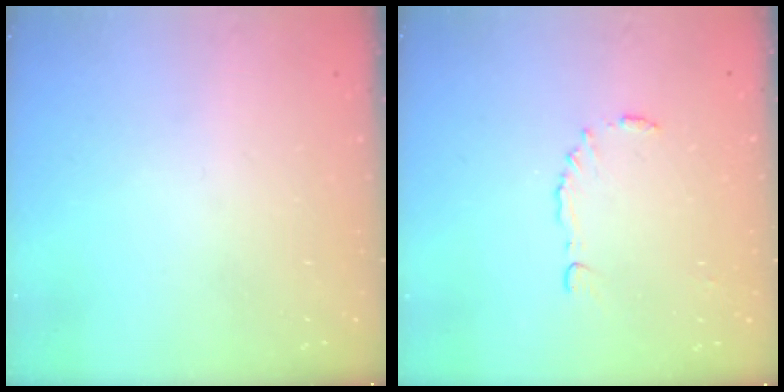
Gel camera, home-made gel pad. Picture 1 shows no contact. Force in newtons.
{"total": 7.6, "press": 7.5, "slide": 0.4}